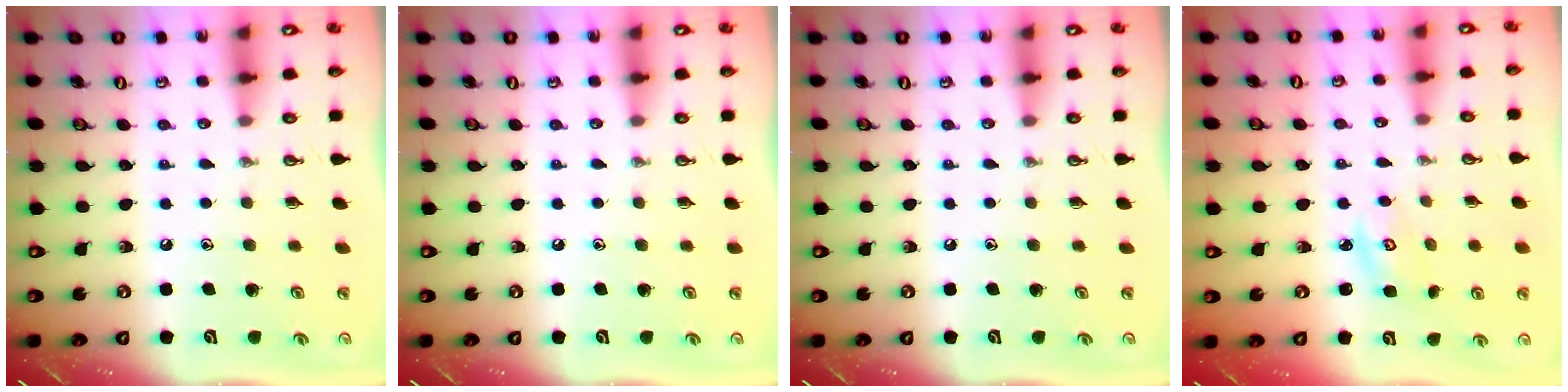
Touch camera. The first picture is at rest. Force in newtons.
{"total": 0.0}
{"total": 0.0}
{"total": 2.8, "press": 2.8, "slide": 0.2}